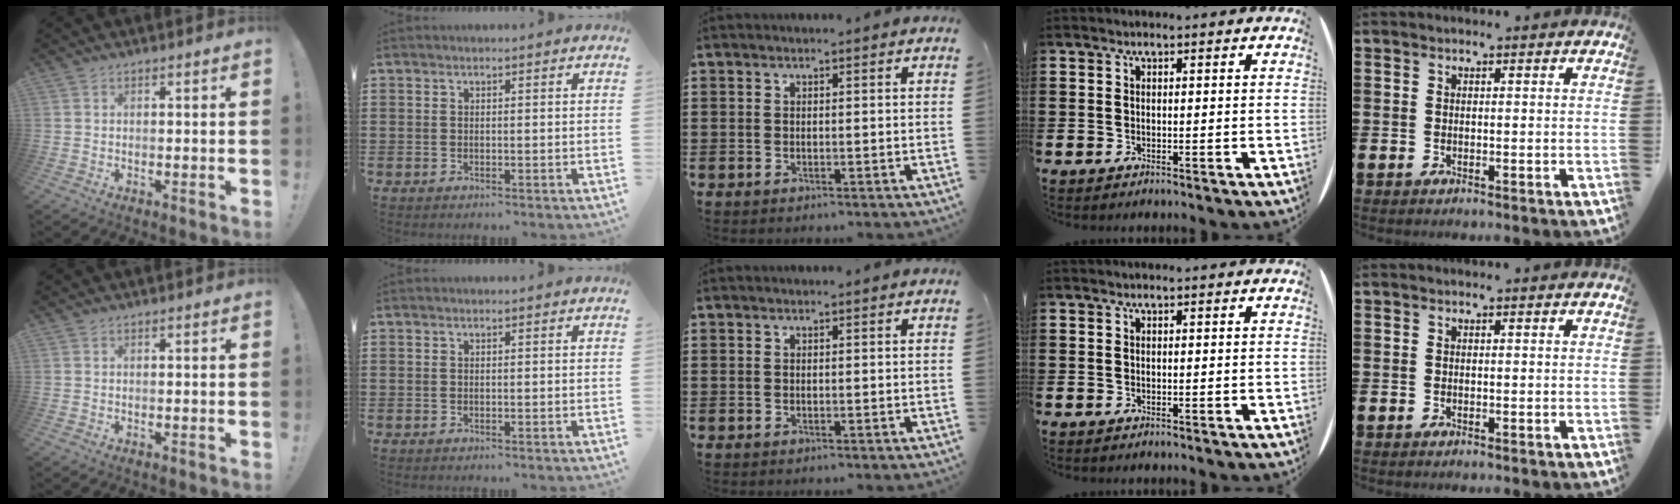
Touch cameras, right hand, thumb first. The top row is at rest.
{}